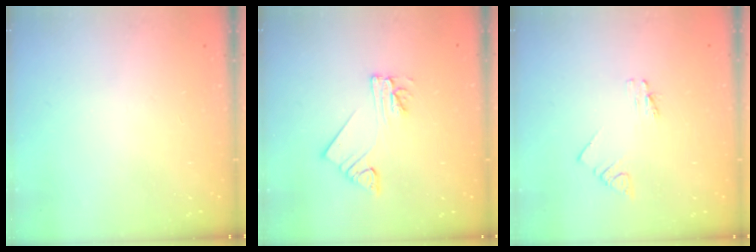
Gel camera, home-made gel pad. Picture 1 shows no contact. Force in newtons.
{"total": 5.4, "press": 5.4, "slide": 0.6}
{"total": 1.1, "press": 1.1, "slide": 0.0}